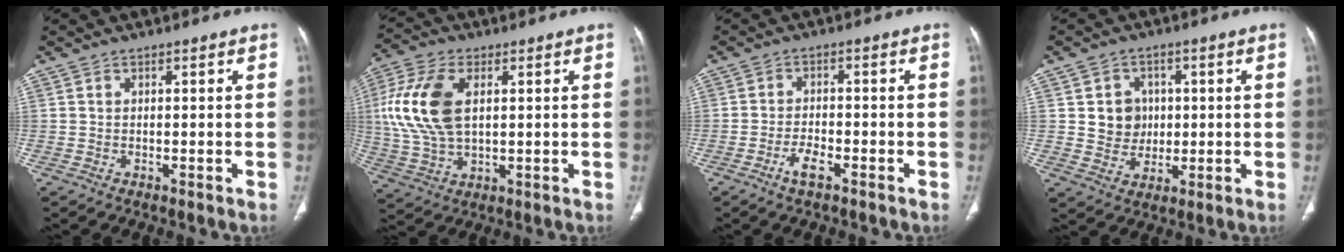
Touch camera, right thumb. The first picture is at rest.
{"total": 14.2, "force": [2.8, 8.1, 11.3], "torque": [-0.251, 0.003, 0.055]}
{"total": 3.7, "force": [-2.3, 1.2, 2.7], "torque": [-0.055, 0.015, -0.043]}
{"total": 6.5, "force": [0.9, 6.0, 2.3], "torque": [-0.004, 0.001, 0.019]}